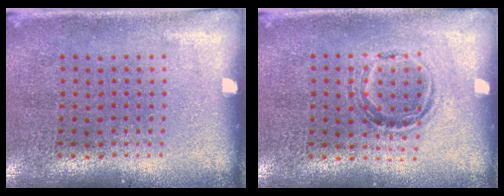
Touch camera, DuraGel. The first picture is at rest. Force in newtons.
{"total": 1.1, "press": 0.9, "slide": 0.7}